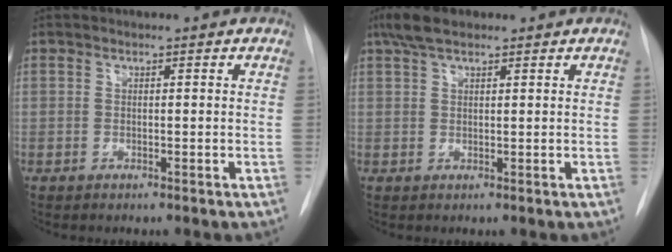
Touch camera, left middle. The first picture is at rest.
{"total": 4.1, "force": [2.9, 1.5, 2.5], "torque": [-0.059, 0.017, 0.056]}